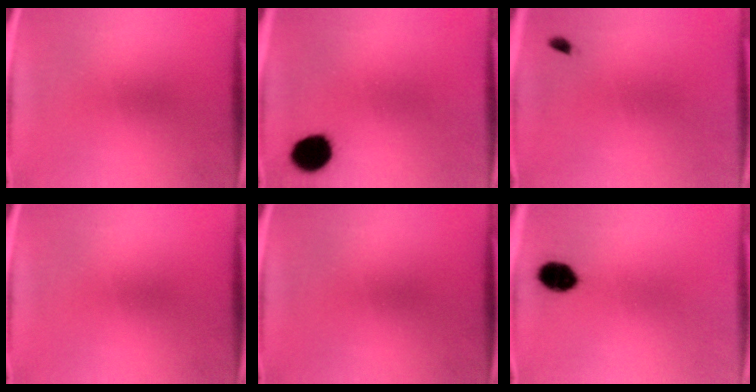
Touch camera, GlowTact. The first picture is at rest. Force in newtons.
{"total": 8.4}
{"total": 0.7}
{"total": 0.0}
{"total": 0.0}
{"total": 6.3}